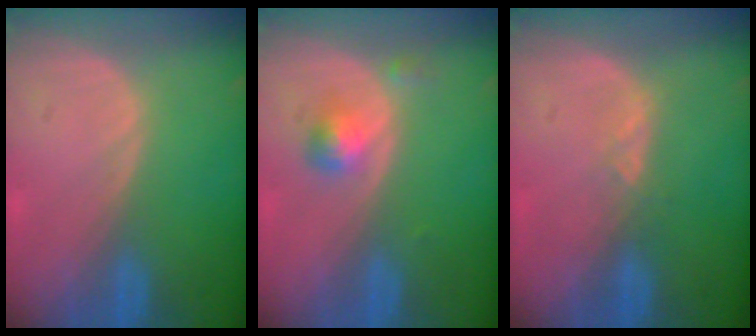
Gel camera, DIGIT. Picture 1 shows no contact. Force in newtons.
{"total": 2.8, "press": 2.7, "slide": 0.2}
{"total": 1.6, "press": 1.5, "slide": 0.7}